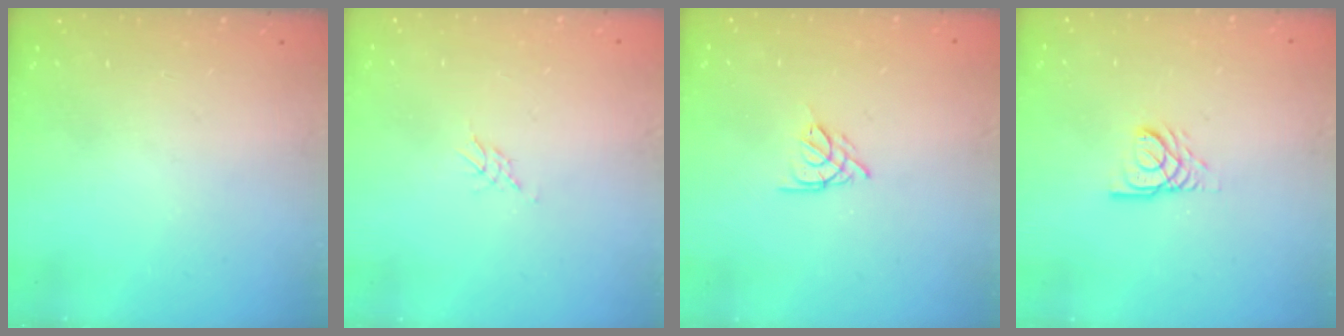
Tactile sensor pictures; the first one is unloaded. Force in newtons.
{"total": 1.4, "press": 1.4, "slide": 0.2}
{"total": 3.7, "press": 3.6, "slide": 0.8}
{"total": 4.2, "press": 4.2, "slide": 0.4}